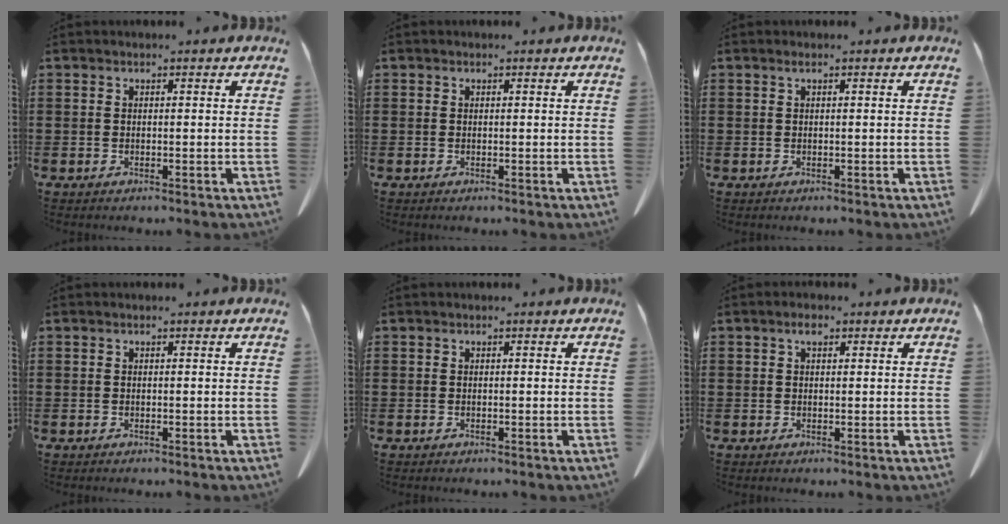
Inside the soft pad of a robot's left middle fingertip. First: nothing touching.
{"total": 0.0}
{"total": 0.6, "force": [0.2, 0.0, 0.5], "torque": [-0.010, 0.000, 0.004]}
{"total": 0.0}
{"total": 0.0}
{"total": 1.8, "force": [0.8, 0.9, 1.3], "torque": [-0.022, 0.002, 0.012]}